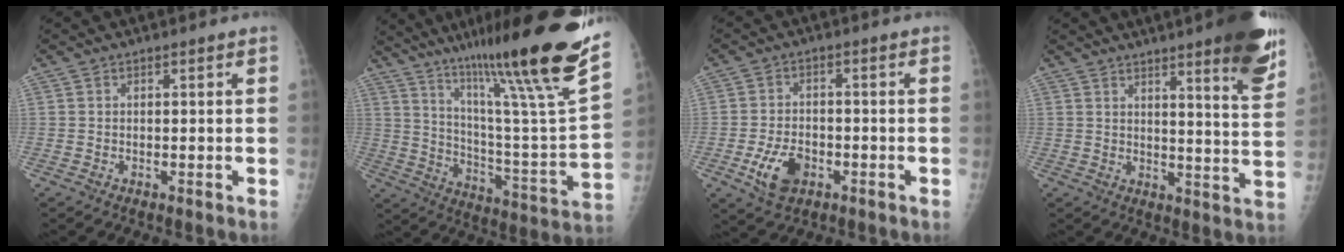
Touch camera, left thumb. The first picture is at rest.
{"total": 31.3, "force": [21.1, 2.4, 22.9], "torque": [-0.332, -0.099, 0.327]}
{"total": 7.2, "force": [-3.0, 4.6, 4.7], "torque": [-0.082, 0.009, -0.048]}
{"total": 14.1, "force": [9.0, 1.6, 10.8], "torque": [-0.121, -0.052, 0.113]}